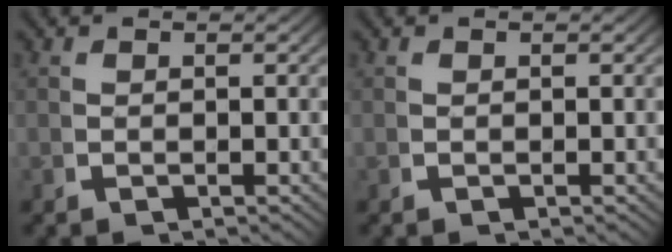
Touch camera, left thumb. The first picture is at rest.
{"total": 0.0}